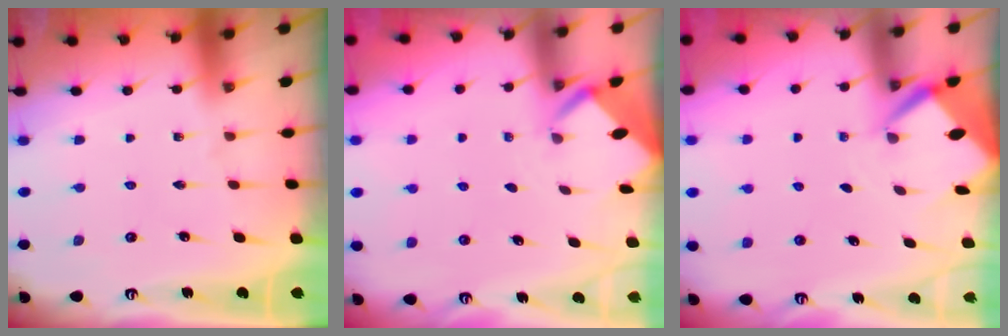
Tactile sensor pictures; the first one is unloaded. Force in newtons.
{"total": 1.9, "press": 1.9, "slide": 0.1}
{"total": 3.2, "press": 3.2, "slide": 0.2}